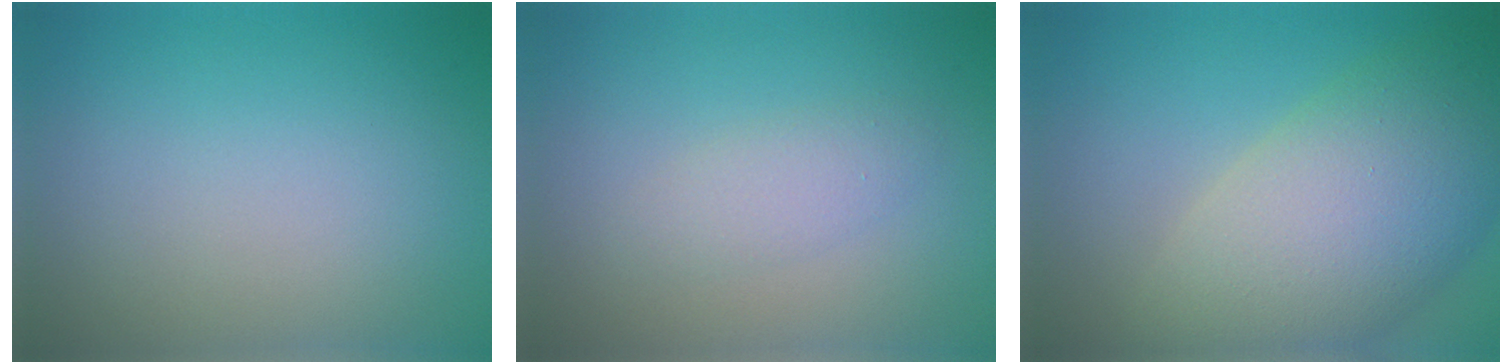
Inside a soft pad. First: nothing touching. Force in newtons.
{"total": 1.9, "press": 1.9, "slide": 0.1}
{"total": 10.8, "press": 10.8, "slide": 0.6}